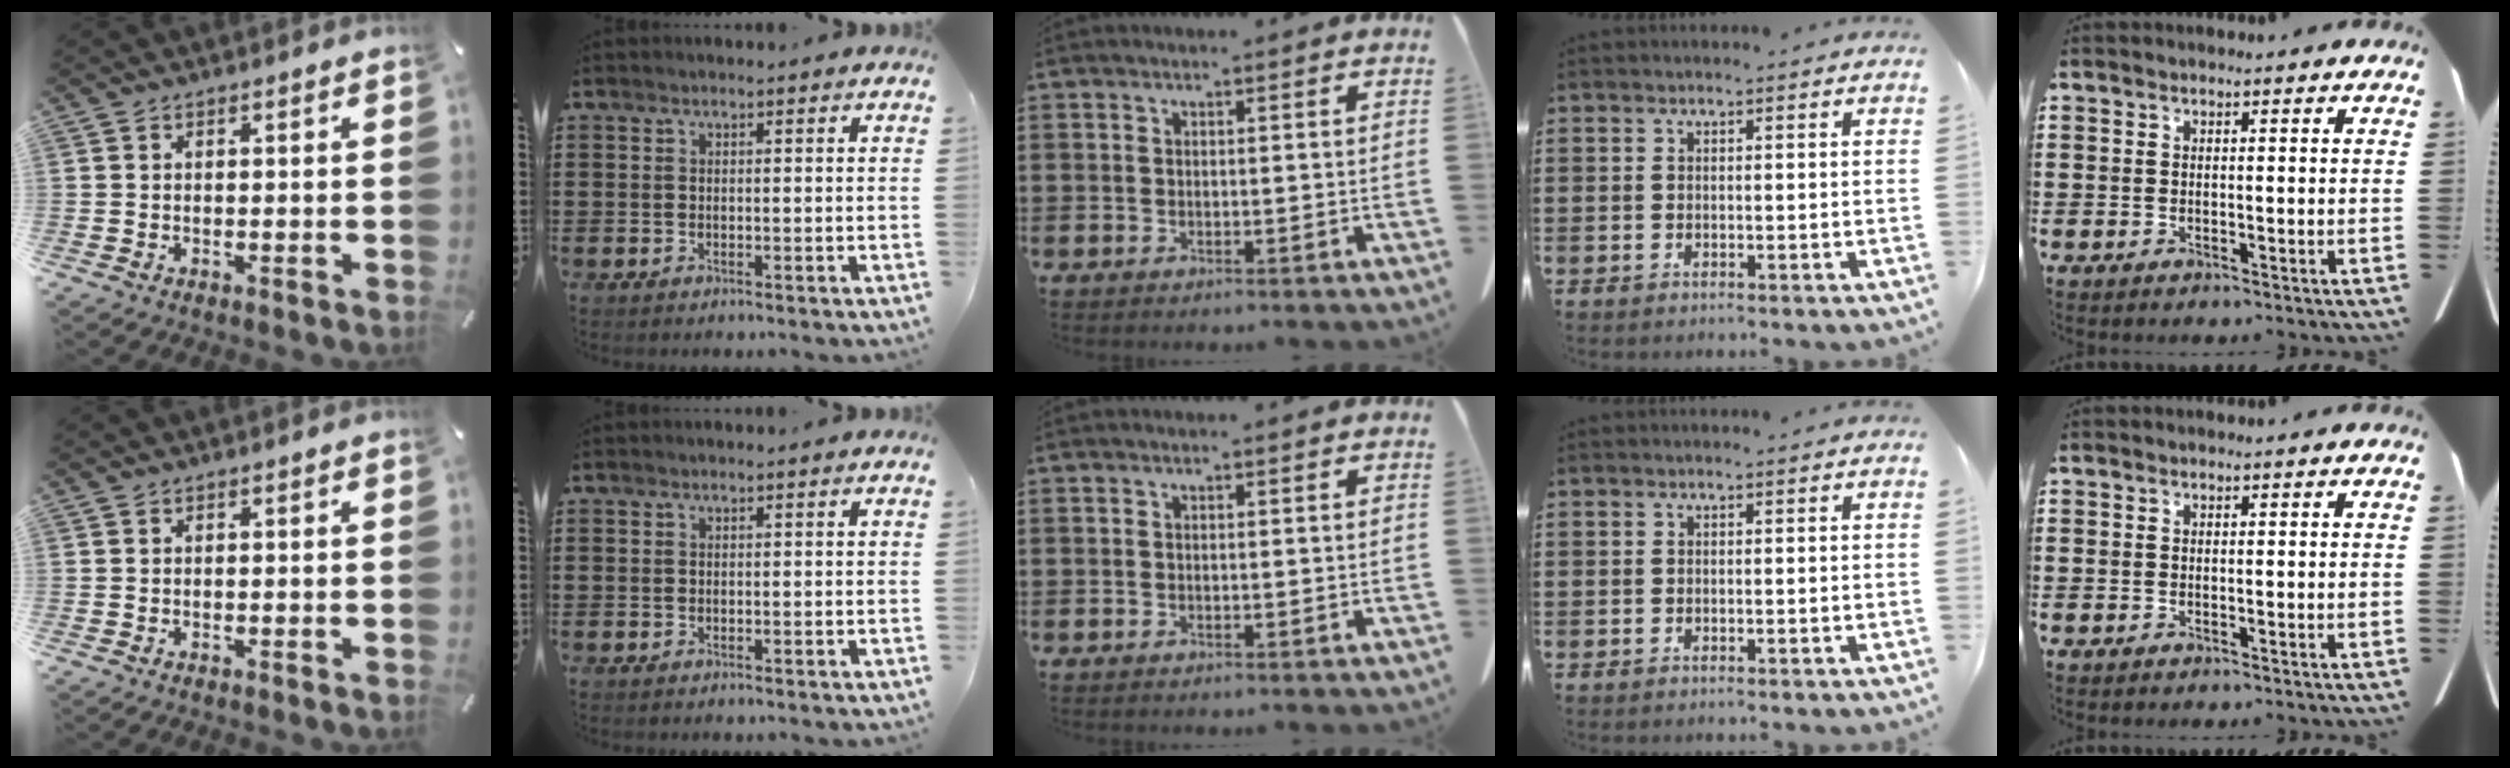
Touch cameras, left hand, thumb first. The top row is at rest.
{}